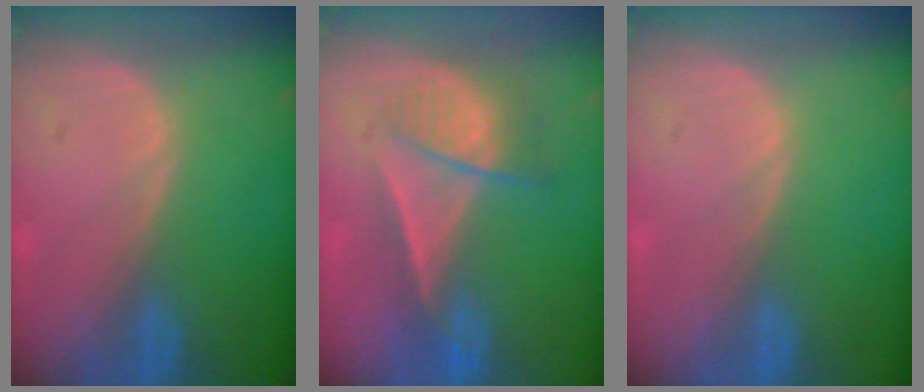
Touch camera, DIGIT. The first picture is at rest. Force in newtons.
{"total": 7.1, "press": 6.1, "slide": 3.6}
{"total": 0.0}